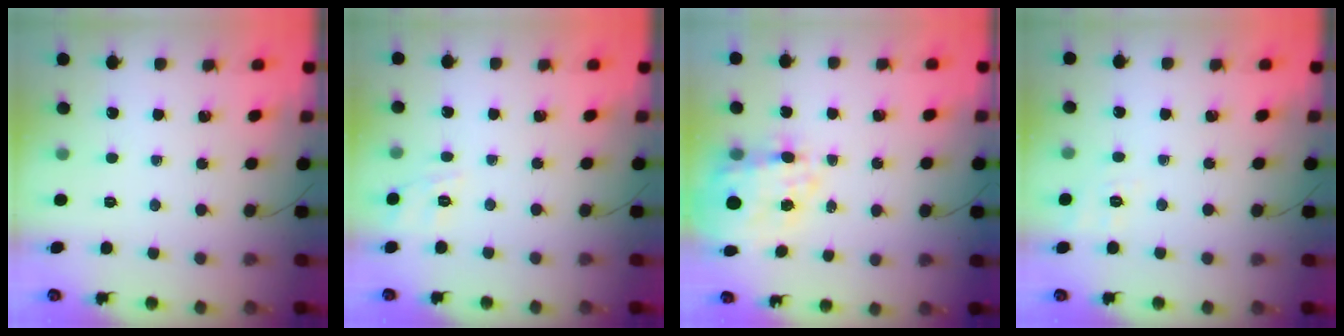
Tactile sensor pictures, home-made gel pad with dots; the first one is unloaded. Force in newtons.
{"total": 9.6, "press": 9.5, "slide": 1.5}
{"total": 11.8, "press": 11.3, "slide": 3.2}
{"total": 1.7, "press": 0.0, "slide": 1.7}